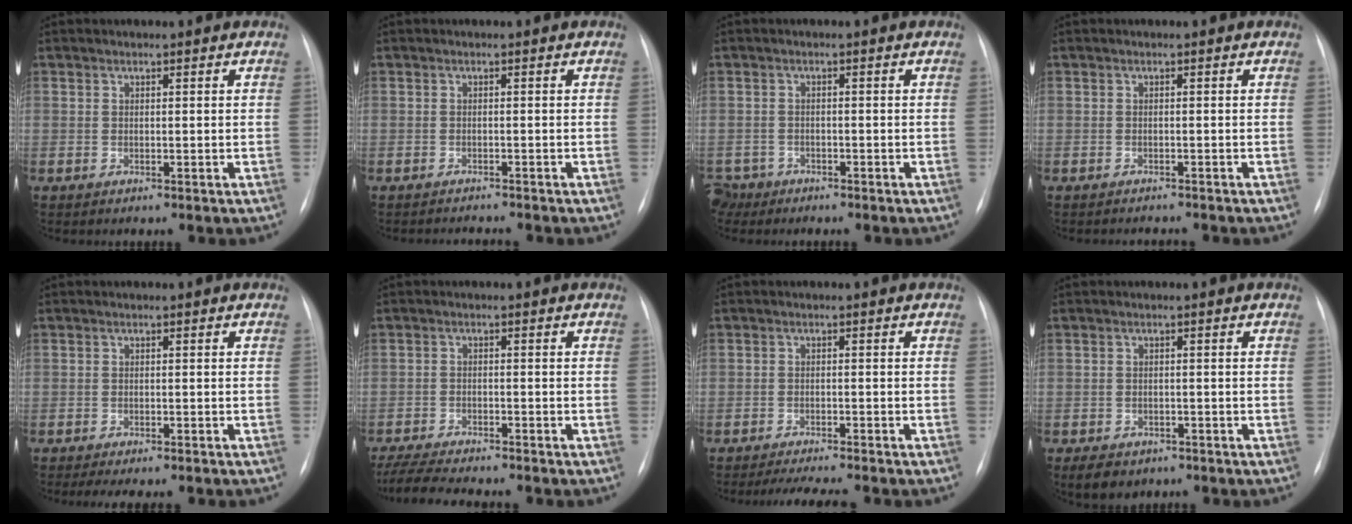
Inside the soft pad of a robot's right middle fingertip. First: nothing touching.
{"total": 3.1, "force": [-3.1, 0.3, 0.6], "torque": [-0.004, -0.005, -0.040]}
{"total": 3.6, "force": [-2.9, 2.1, -0.4], "torque": [0.009, 0.000, -0.053]}
{"total": 2.7, "force": [-2.6, 0.6, 0.4], "torque": [-0.002, -0.003, -0.030]}
{"total": 6.7, "force": [-5.7, 1.6, 3.3], "torque": [-0.041, 0.000, -0.075]}
{"total": 10.0, "force": [-8.9, 1.1, 4.4], "torque": [-0.073, -0.016, -0.140]}
{"total": 6.4, "force": [-5.6, 0.9, 2.8], "torque": [-0.039, -0.010, -0.085]}
{"total": 5.5, "force": [-3.9, 3.2, 2.1], "torque": [-0.029, -0.002, -0.049]}